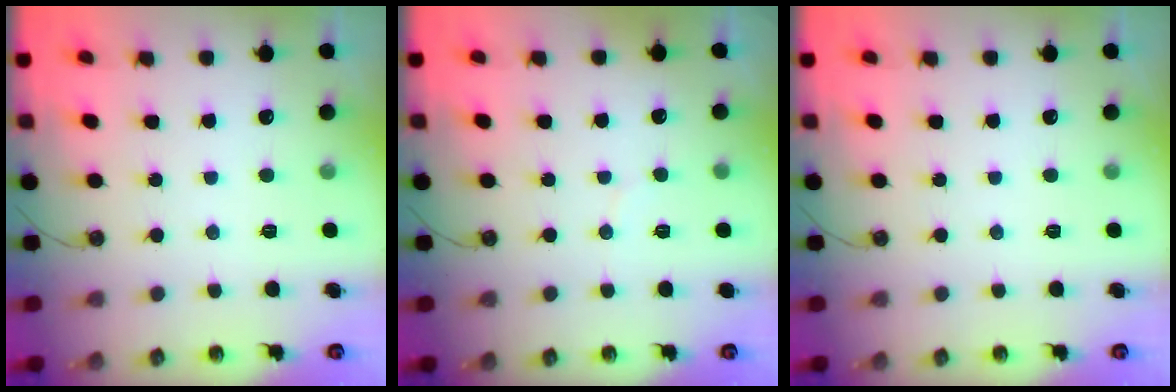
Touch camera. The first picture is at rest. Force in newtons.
{"total": 3.3, "press": 3.3, "slide": 0.3}
{"total": 0.0}